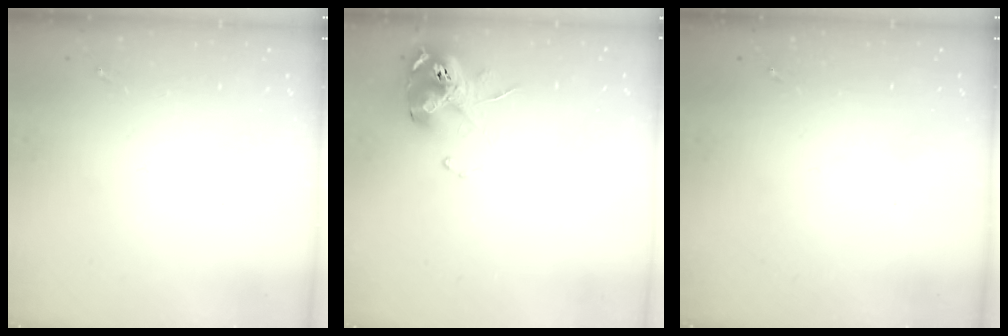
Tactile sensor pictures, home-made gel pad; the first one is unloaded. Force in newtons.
{"total": 11.0, "press": 10.9, "slide": 1.3}
{"total": 0.0}